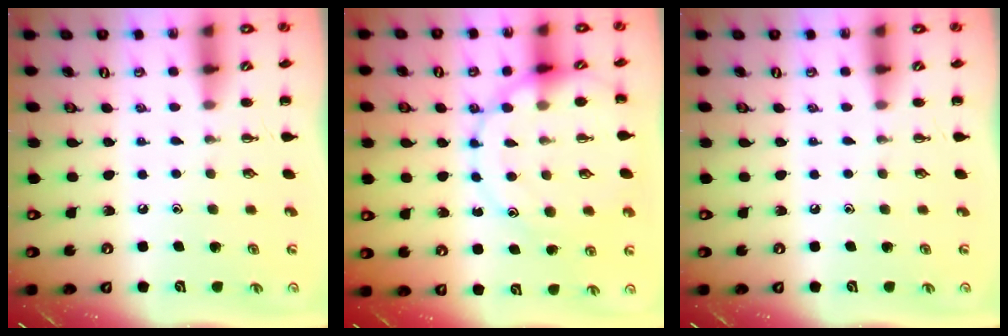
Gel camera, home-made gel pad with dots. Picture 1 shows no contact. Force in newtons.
{"total": 13.0, "press": 12.9, "slide": 1.6}
{"total": 0.0}